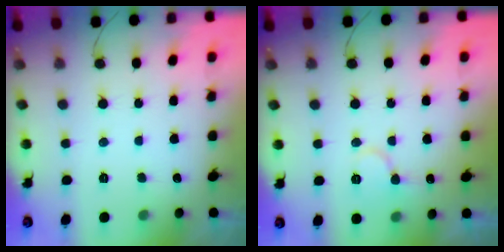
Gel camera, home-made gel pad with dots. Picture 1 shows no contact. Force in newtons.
{"total": 8.5, "press": 8.3, "slide": 1.9}